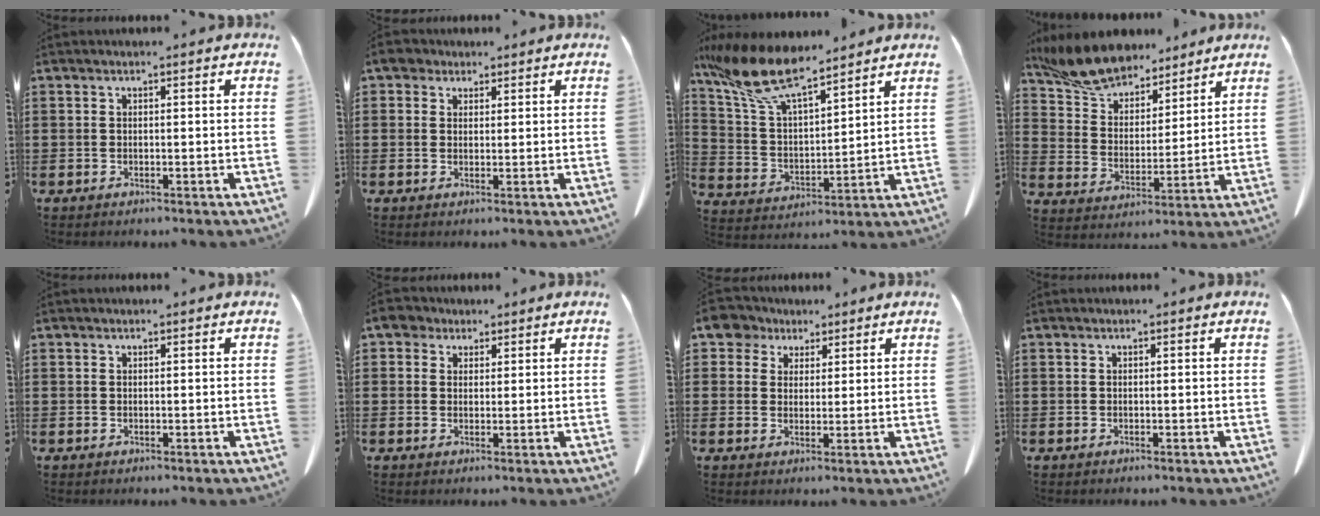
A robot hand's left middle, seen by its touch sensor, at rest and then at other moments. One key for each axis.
{"total": 3.1, "fx": 2.3, "fy": 1.8, "fz": 1.0, "tx": -0.031, "ty": 0.009, "tz": 0.044}
{"total": 12.6, "fx": 9.7, "fy": 3.2, "fz": 7.5, "tx": -0.189, "ty": -0.038, "tz": 0.170}
{"total": 9.3, "fx": 8.6, "fy": 2.9, "fz": 2.2, "tx": -0.086, "ty": -0.041, "tz": 0.164}
{"total": 0.0}
{"total": 3.4, "fx": 2.4, "fy": 2.1, "fz": 1.0, "tx": -0.033, "ty": 0.010, "tz": 0.046}
{"total": 5.2, "fx": 3.6, "fy": 3.6, "fz": 1.3, "tx": -0.044, "ty": 0.002, "tz": 0.064}
{"total": 0.0}